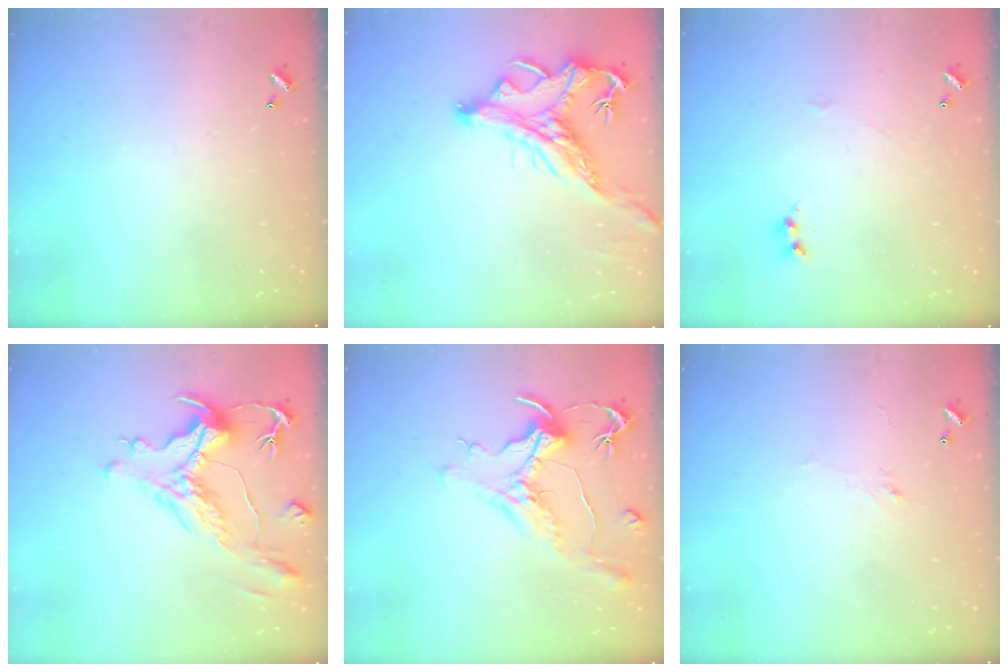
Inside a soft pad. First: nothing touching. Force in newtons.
{"total": 2.9, "press": 2.5, "slide": 1.4}
{"total": 1.7, "press": 1.6, "slide": 0.6}
{"total": 1.6, "press": 0.6, "slide": 1.5}
{"total": 1.3, "press": 1.1, "slide": 0.7}
{"total": 1.2, "press": 0.8, "slide": 0.8}